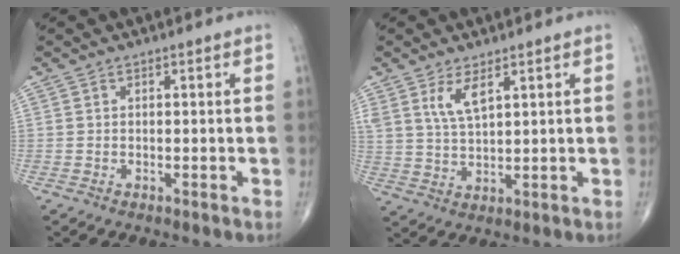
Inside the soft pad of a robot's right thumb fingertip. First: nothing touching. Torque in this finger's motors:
{"motor_torque": [-0.03, 0.16, 0.37, 0.18, 0.07]}